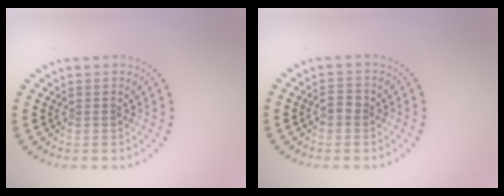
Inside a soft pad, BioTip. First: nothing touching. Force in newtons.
{"total": 1.4, "press": 1.4, "slide": 0.3}